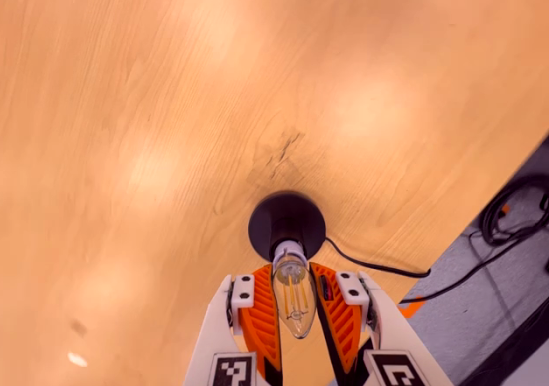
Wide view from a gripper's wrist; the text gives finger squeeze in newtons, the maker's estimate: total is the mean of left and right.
{"total": 11.9, "left": 10.7, "right": 13.1}